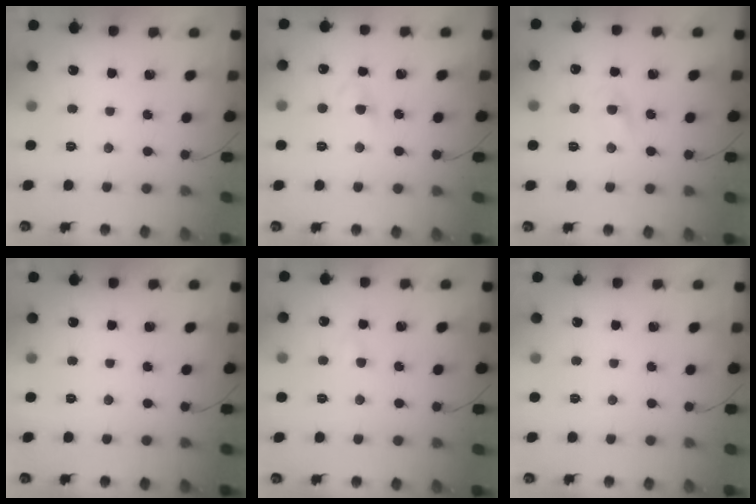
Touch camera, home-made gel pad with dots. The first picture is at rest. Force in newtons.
{"total": 3.4, "press": 3.1, "slide": 1.3}
{"total": 2.0, "press": 1.8, "slide": 1.0}
{"total": 0.0}
{"total": 2.7, "press": 2.6, "slide": 0.9}
{"total": 0.0}